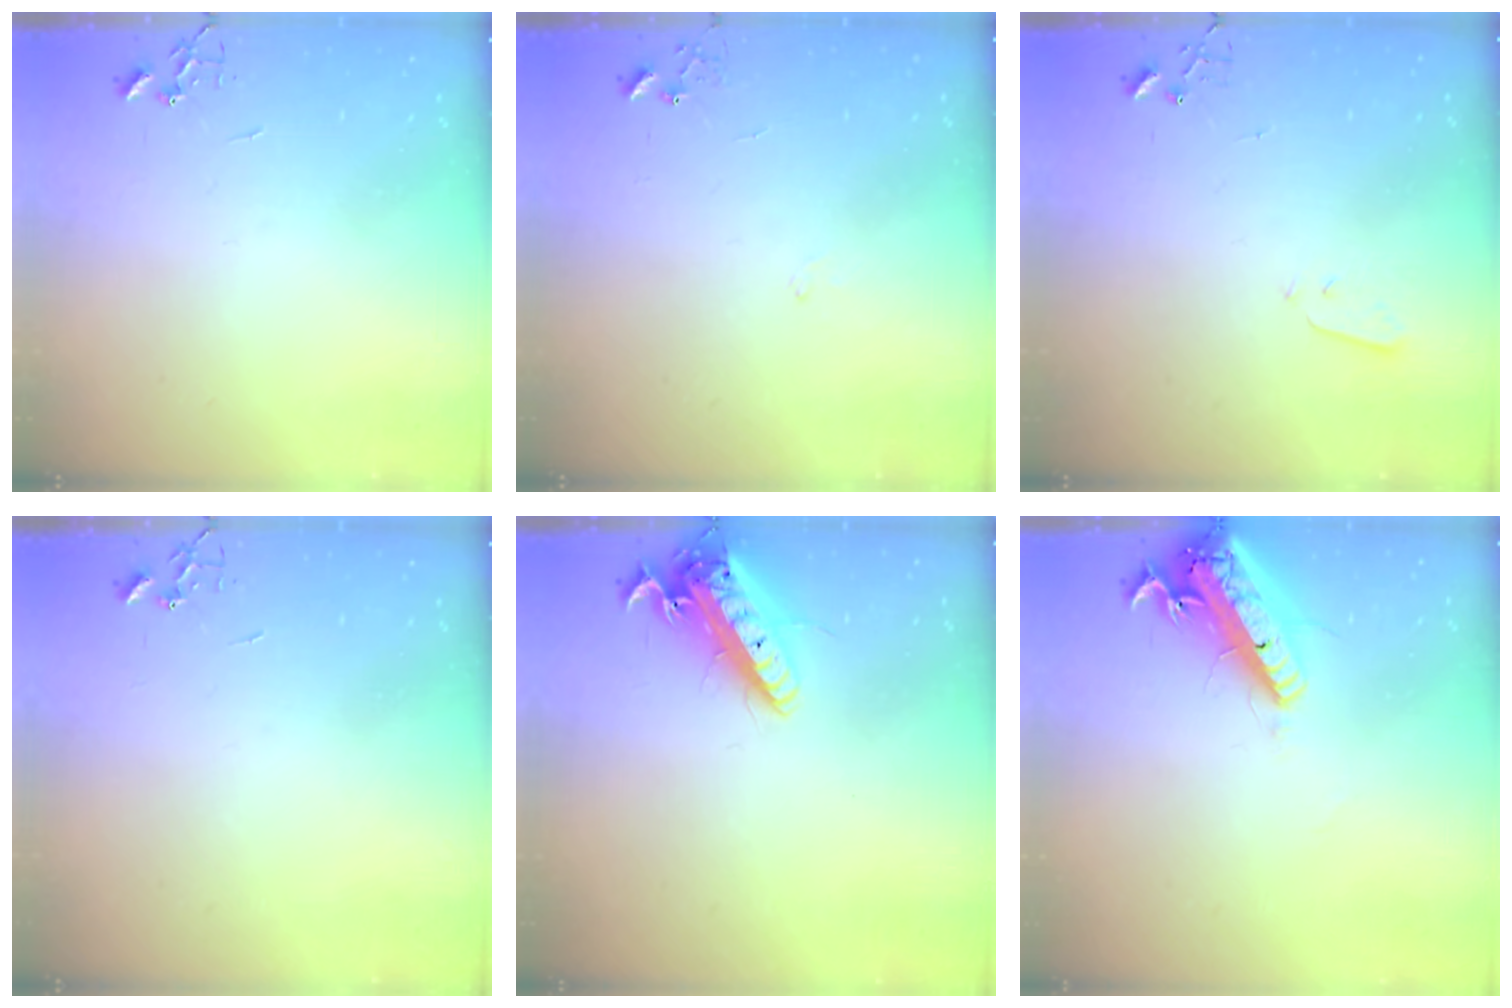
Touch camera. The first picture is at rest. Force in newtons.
{"total": 5.8, "press": 5.8, "slide": 0.7}
{"total": 2.1, "press": 2.1, "slide": 0.3}
{"total": 0.0}
{"total": 16.4, "press": 16.0, "slide": 3.4}
{"total": 17.6, "press": 17.3, "slide": 3.4}